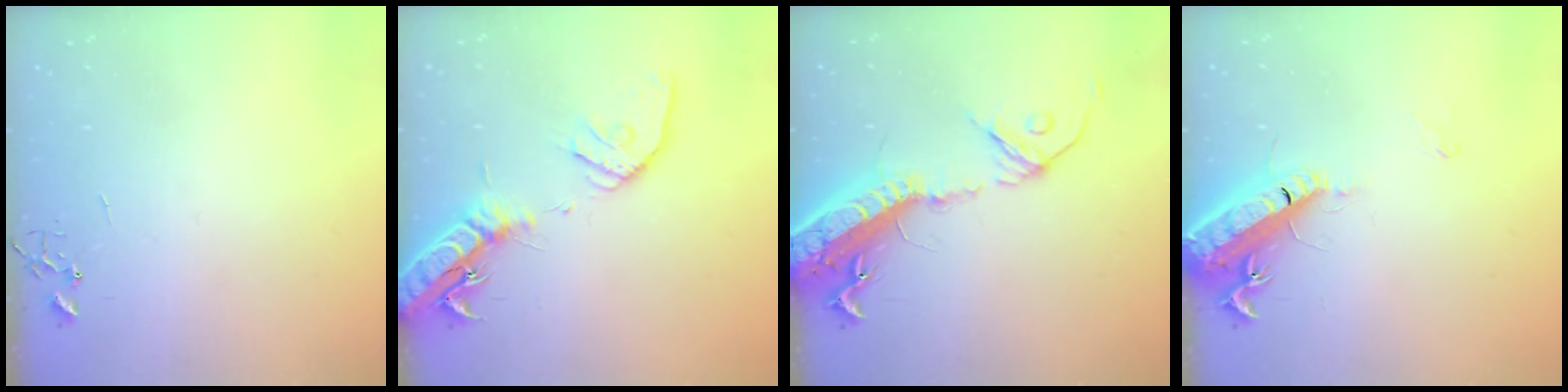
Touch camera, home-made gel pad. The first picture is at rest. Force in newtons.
{"total": 19.4, "press": 19.1, "slide": 3.5}
{"total": 21.7, "press": 21.1, "slide": 5.1}
{"total": 17.2, "press": 16.5, "slide": 4.6}